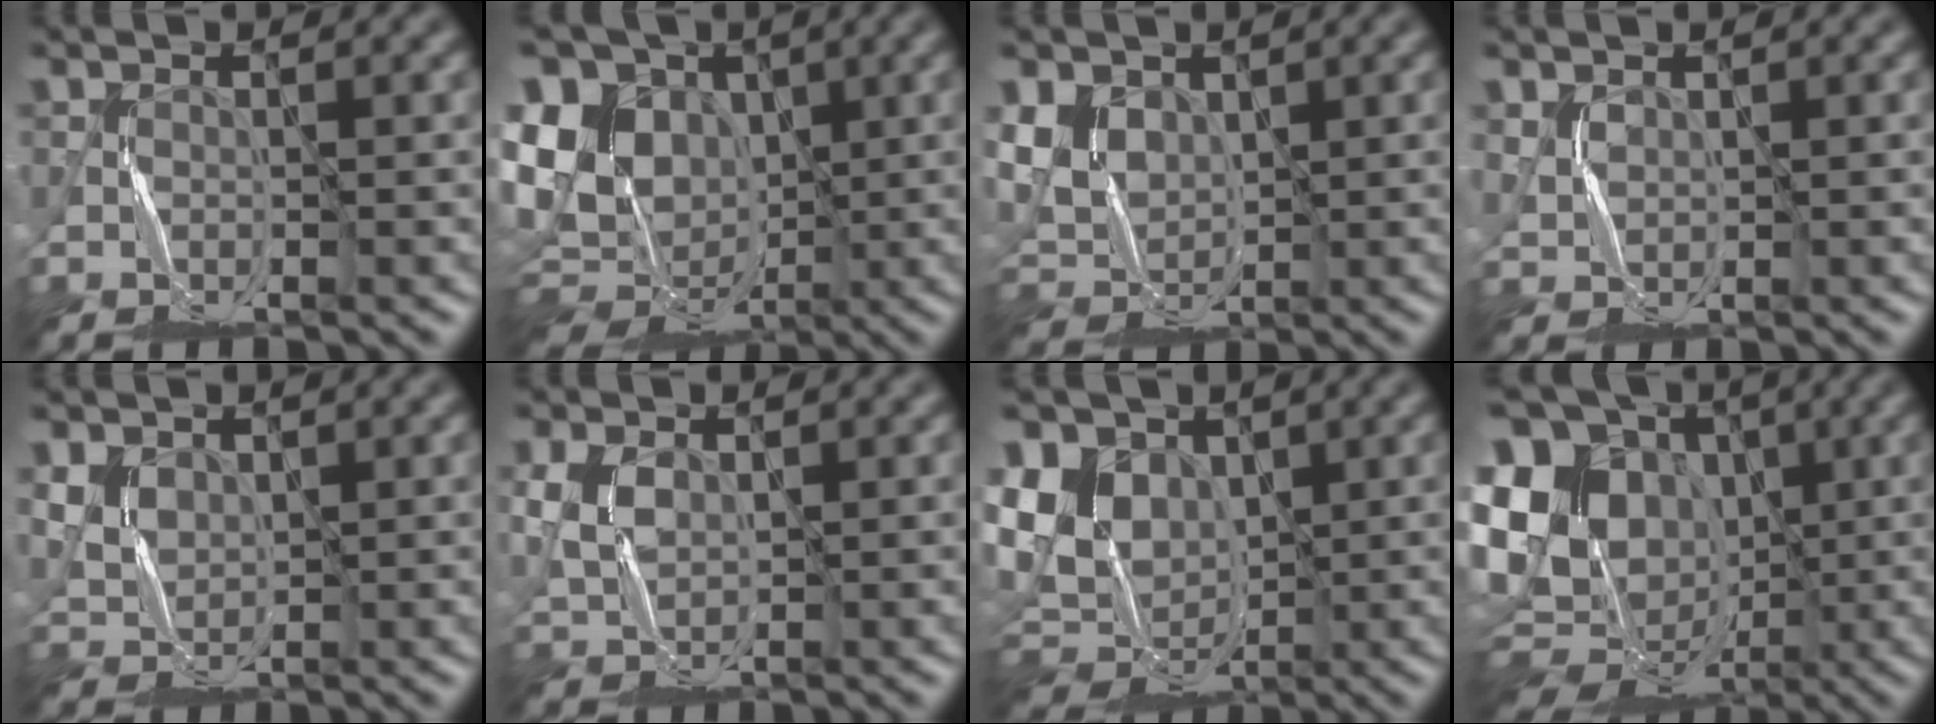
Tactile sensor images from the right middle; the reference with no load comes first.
{"total": 15.5, "force": [1.0, 12.2, 9.5], "torque": [-0.204, 0.013, 0.016]}
{"total": 4.9, "force": [1.8, 3.6, 2.8], "torque": [-0.066, -0.005, 0.036]}
{"total": 1.1, "force": [0.8, 0.7, 0.2], "torque": [-0.011, -0.005, 0.023]}
{"total": 3.1, "force": [1.4, 2.2, 1.6], "torque": [-0.043, -0.004, 0.031]}
{"total": 3.6, "force": [0.8, 2.5, 2.5], "torque": [-0.073, 0.004, 0.020]}
{"total": 9.3, "force": [1.6, 7.2, 5.7], "torque": [-0.130, 0.006, 0.031]}
{"total": 17.0, "force": [0.0, 13.5, 10.4], "torque": [-0.211, 0.010, 0.002]}